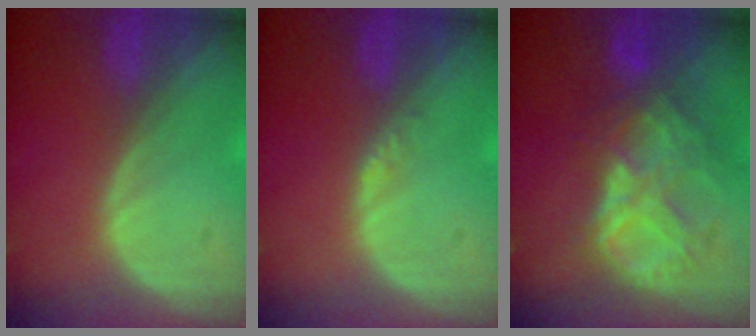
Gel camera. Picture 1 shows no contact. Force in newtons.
{"total": 0.8, "press": 0.8, "slide": 0.1}
{"total": 9.0, "press": 7.8, "slide": 4.5}